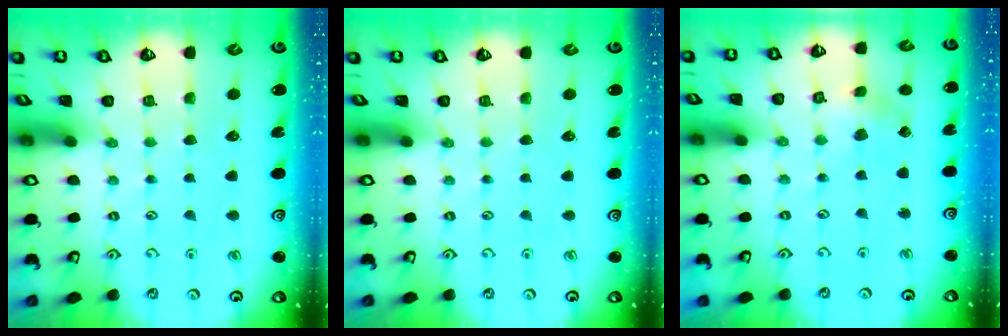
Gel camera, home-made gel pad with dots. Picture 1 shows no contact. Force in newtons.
{"total": 0.0}
{"total": 1.9, "press": 1.9, "slide": 0.2}